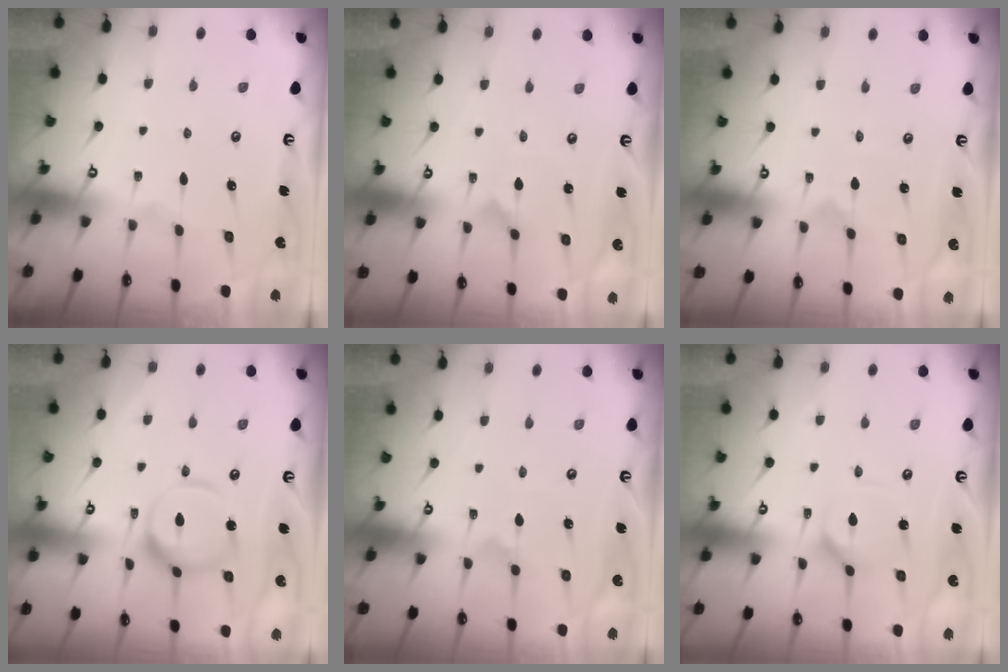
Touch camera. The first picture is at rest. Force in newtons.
{"total": 0.0}
{"total": 0.0}
{"total": 11.8, "press": 11.8, "slide": 1.1}
{"total": 0.6, "press": 0.6, "slide": 0.0}
{"total": 6.2, "press": 6.2, "slide": 0.6}